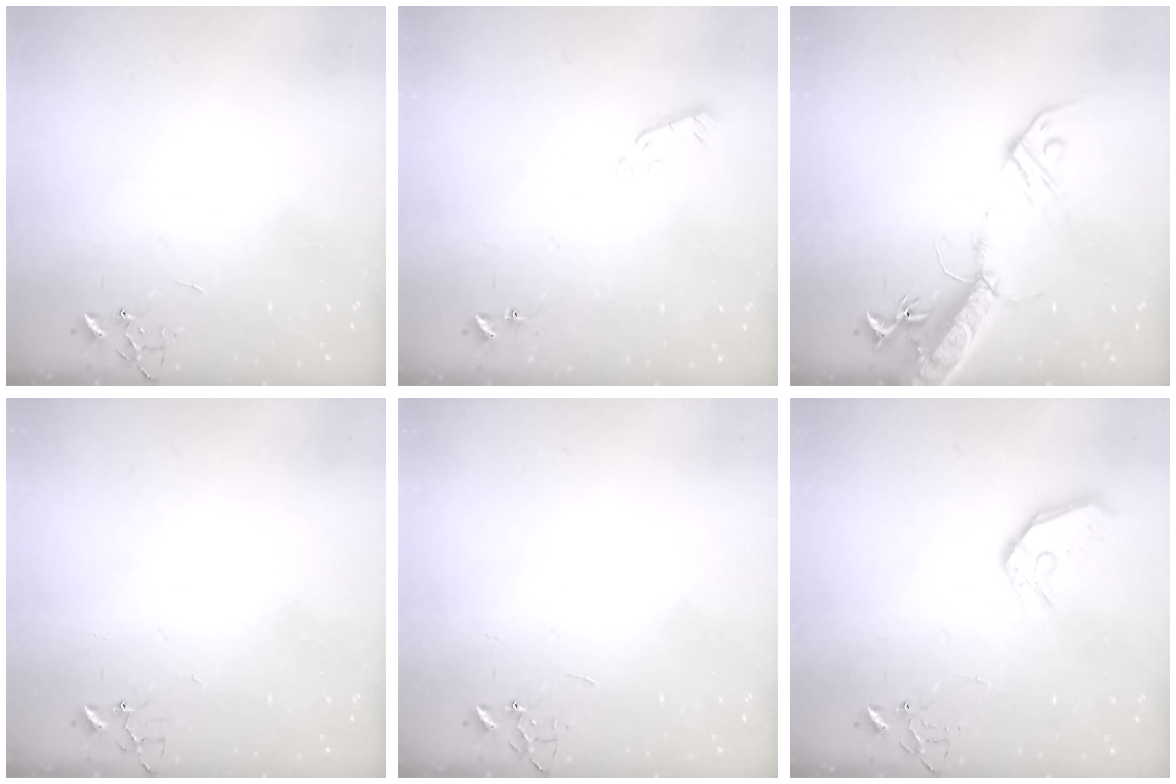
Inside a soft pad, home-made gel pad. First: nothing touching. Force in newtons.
{"total": 3.7, "press": 3.6, "slide": 0.9}
{"total": 16.9, "press": 16.5, "slide": 3.8}
{"total": 4.1, "press": 4.1, "slide": 0.2}
{"total": 0.0}
{"total": 11.3, "press": 11.2, "slide": 1.5}